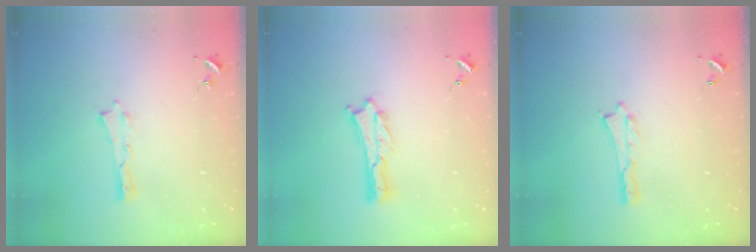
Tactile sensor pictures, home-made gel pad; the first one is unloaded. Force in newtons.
{"total": 0.0}
{"total": 0.0}